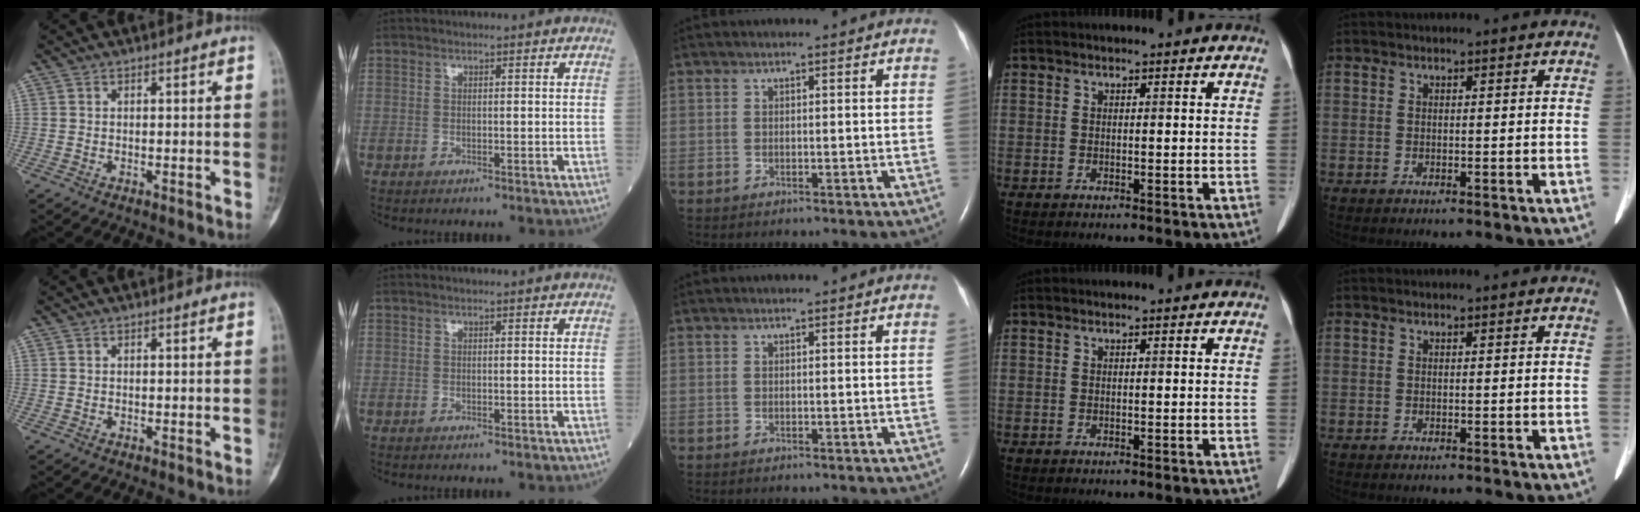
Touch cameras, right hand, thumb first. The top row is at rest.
{}